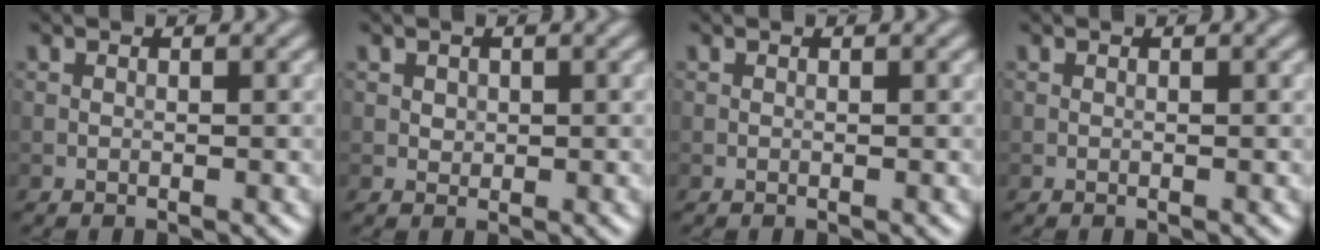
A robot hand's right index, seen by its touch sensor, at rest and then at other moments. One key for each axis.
{"total": 0.7, "fx": 0.3, "fy": 0.6, "fz": 0.2, "tx": -0.003, "ty": -0.004, "tz": 0.008}
{"total": 0.0}
{"total": 0.0}